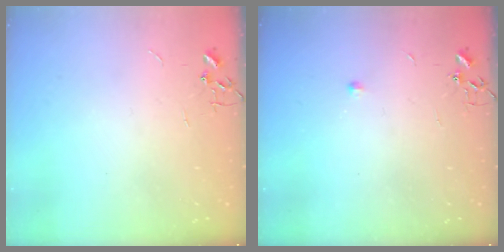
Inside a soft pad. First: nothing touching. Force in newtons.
{"total": 5.0, "press": 5.0, "slide": 0.7}